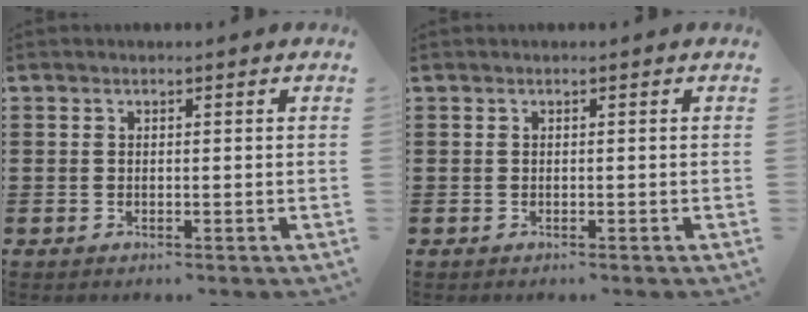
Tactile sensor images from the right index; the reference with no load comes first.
{"total": 0.0}